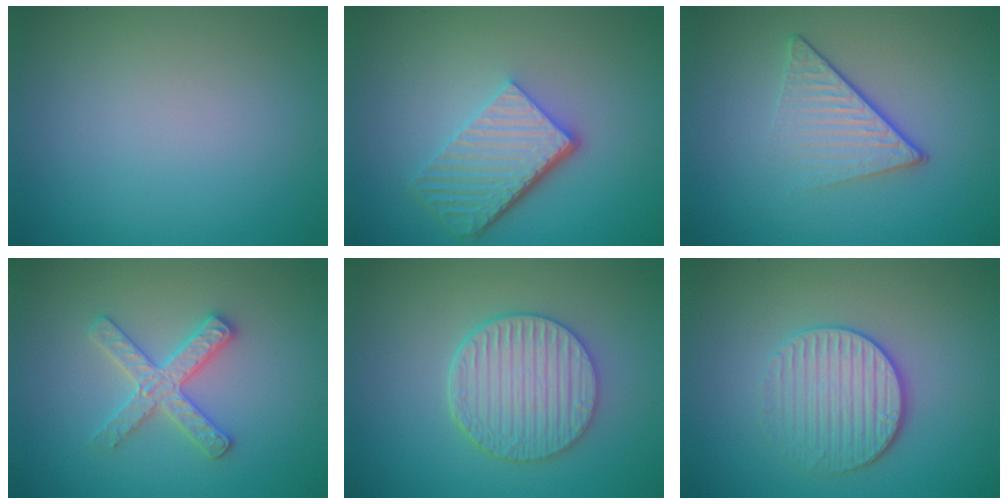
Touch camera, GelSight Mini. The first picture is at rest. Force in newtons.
{"total": 5.6, "press": 3.9, "slide": 4.0}
{"total": 4.2, "press": 2.7, "slide": 3.2}
{"total": 2.9, "press": 2.9, "slide": 0.5}
{"total": 5.5, "press": 4.5, "slide": 3.1}
{"total": 3.4, "press": 3.2, "slide": 1.2}